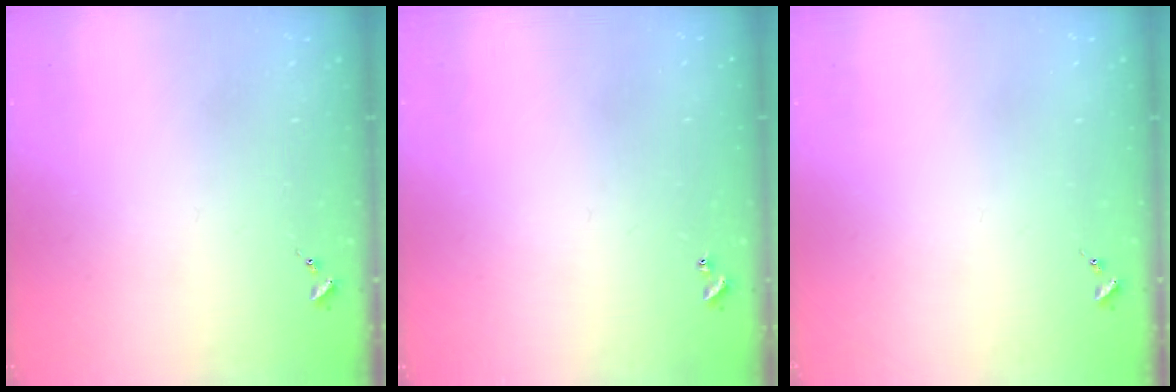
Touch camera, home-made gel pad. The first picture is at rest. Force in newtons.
{"total": 0.9, "press": 0.9, "slide": 0.2}
{"total": 0.0}